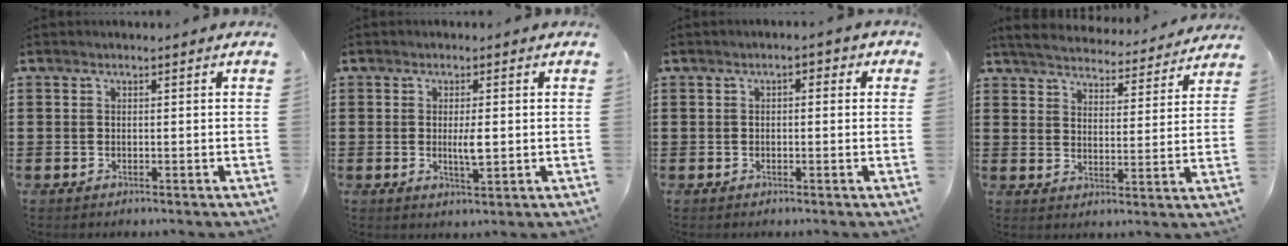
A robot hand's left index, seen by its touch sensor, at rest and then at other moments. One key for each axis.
{"total": 3.2, "fx": 0.0, "fy": 0.8, "fz": 3.1, "tx": -0.057, "ty": -0.002, "tz": -0.001}
{"total": 1.4, "fx": -0.5, "fy": 0.6, "fz": 1.2, "tx": -0.024, "ty": 0.005, "tz": -0.012}
{"total": 4.9, "fx": 4.8, "fy": 0.1, "fz": 0.6, "tx": -0.038, "ty": -0.034, "tz": 0.082}